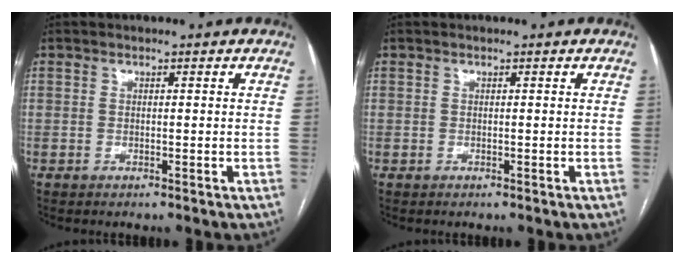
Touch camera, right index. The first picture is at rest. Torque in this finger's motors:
{"motor_torque": [0.02, -0.01, 0.00, 0.00]}